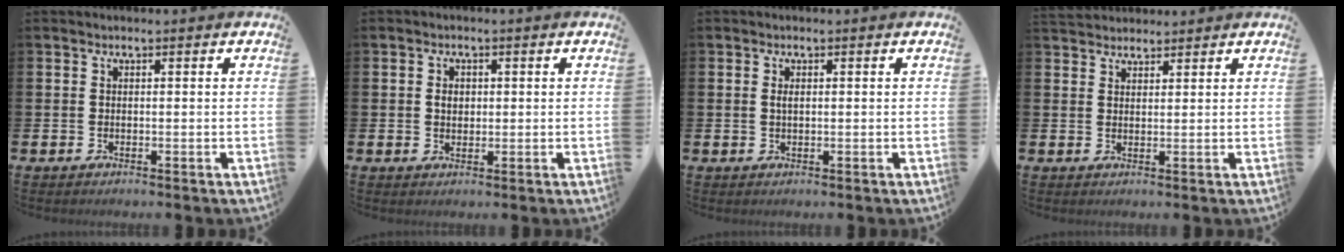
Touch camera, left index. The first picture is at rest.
{"total": 1.8, "force": [0.4, 1.4, 1.1], "torque": [-0.006, 0.001, 0.001]}
{"total": 0.9, "force": [0.2, 0.3, 0.8], "torque": [-0.015, 0.003, 0.001]}
{"total": 2.5, "force": [2.4, 0.7, 0.0], "torque": [-0.004, -0.008, 0.045]}